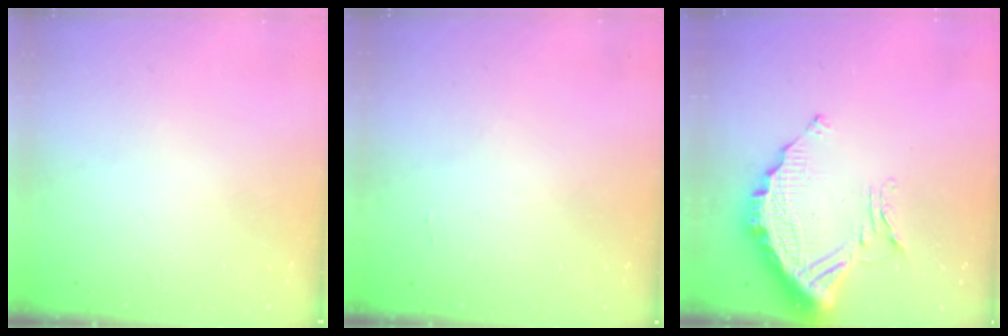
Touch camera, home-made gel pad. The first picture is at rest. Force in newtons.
{"total": 5.9, "press": 5.9, "slide": 0.3}
{"total": 12.8, "press": 12.8, "slide": 0.8}